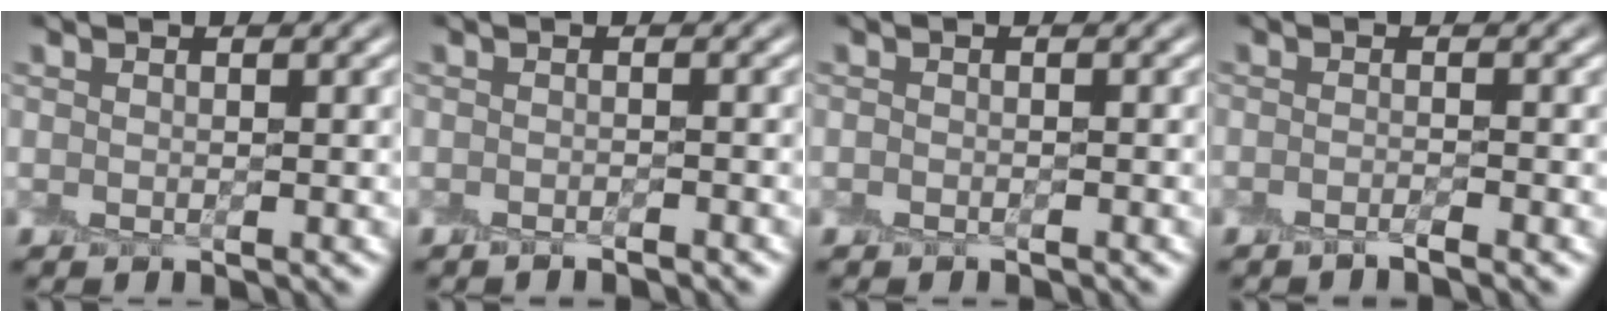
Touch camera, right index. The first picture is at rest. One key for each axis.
{"total": 1.0, "fx": -1.0, "fy": -0.2, "fz": 0.0, "tx": 0.005, "ty": -0.004, "tz": -0.015}
{"total": 0.6, "fx": -0.5, "fy": 0.3, "fz": -0.2, "tx": 0.006, "ty": 0.000, "tz": -0.012}
{"total": 1.0, "fx": -0.9, "fy": -0.3, "fz": 0.2, "tx": -0.002, "ty": -0.007, "tz": -0.019}